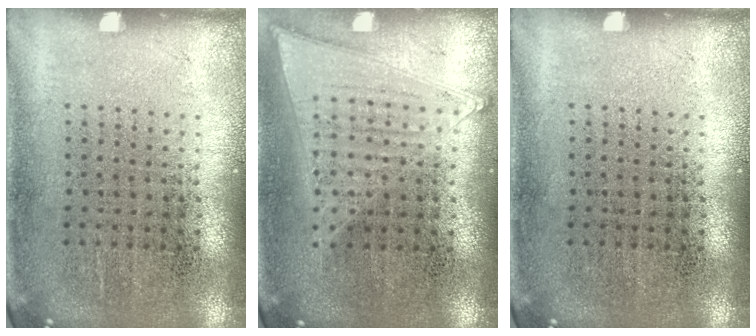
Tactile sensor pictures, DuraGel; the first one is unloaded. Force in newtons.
{"total": 1.0, "press": 1.0, "slide": 0.4}
{"total": 0.0}